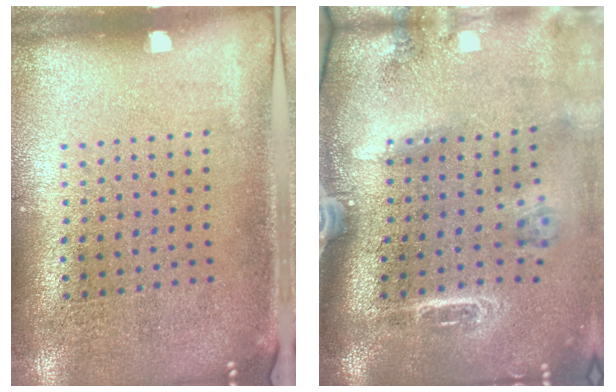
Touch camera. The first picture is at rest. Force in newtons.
{"total": 2.6, "press": 2.0, "slide": 1.7}